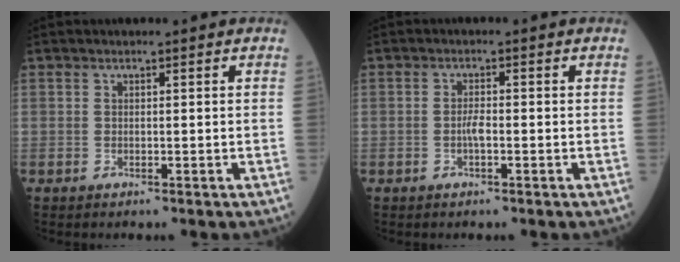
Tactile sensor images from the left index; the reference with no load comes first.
{"total": 1.8, "force": [-0.6, 0.3, 1.7], "torque": [-0.036, -0.001, -0.012]}